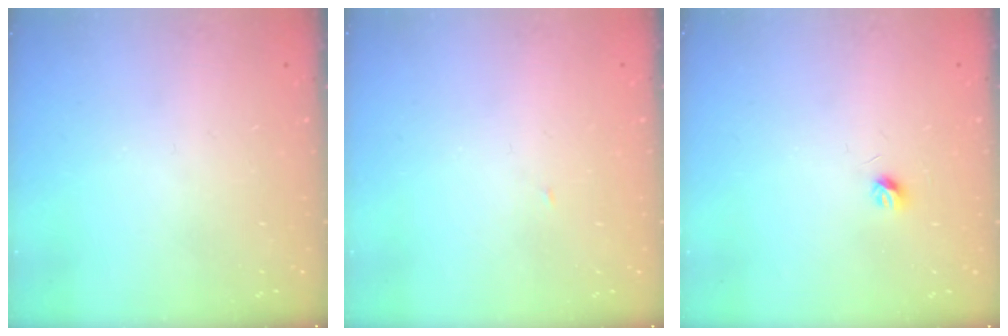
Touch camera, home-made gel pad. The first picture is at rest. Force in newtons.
{"total": 1.4, "press": 1.4, "slide": 0.0}
{"total": 3.6, "press": 3.5, "slide": 0.7}